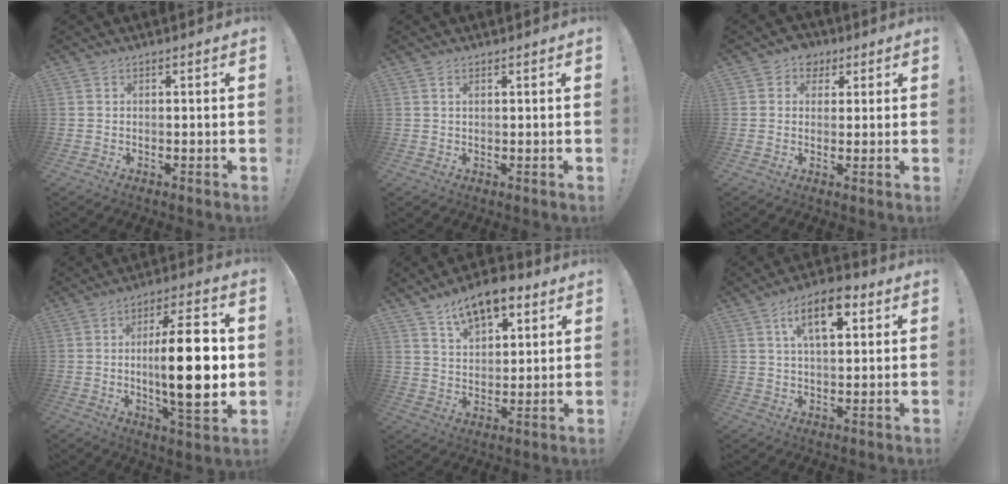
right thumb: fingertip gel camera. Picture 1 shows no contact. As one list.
[{"total": 1.1, "force": [0.7, 0.5, 0.7], "torque": [-0.012, 0.001, 0.012]}, {"total": 5.5, "force": [2.5, 4.7, 1.3], "torque": [-0.012, -0.012, 0.046]}, {"total": 20.0, "force": [0.2, 5.4, 19.2], "torque": [-0.311, -0.007, -0.005]}, {"total": 11.4, "force": [8.0, 5.7, 5.8], "torque": [-0.086, -0.044, 0.147]}, {"total": 11.6, "force": [5.0, 5.5, 8.9], "torque": [-0.135, -0.003, 0.085]}]